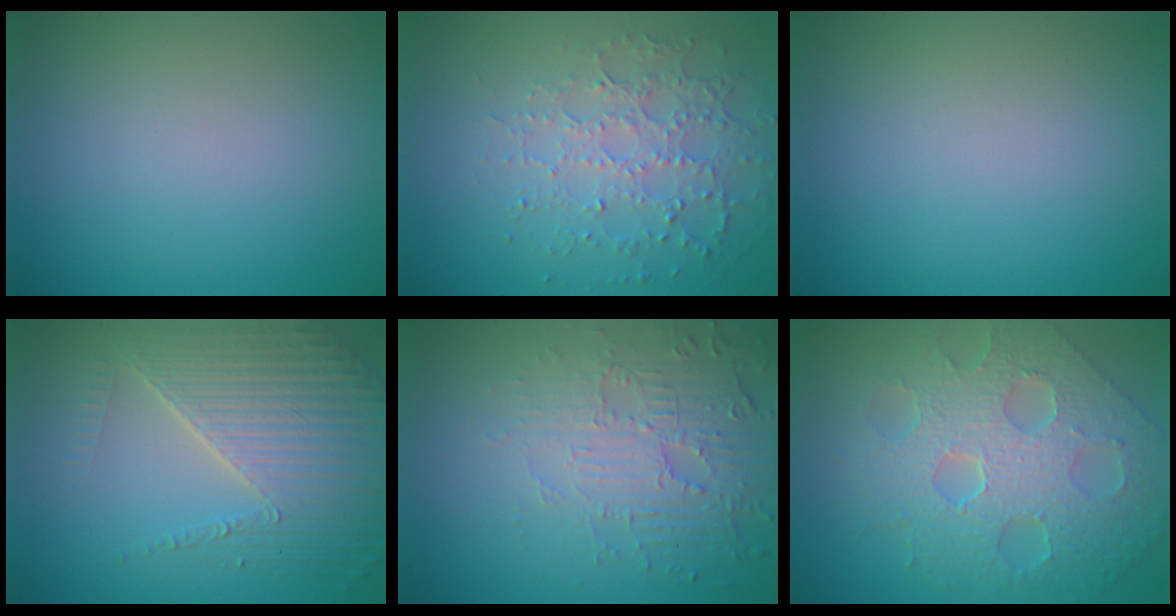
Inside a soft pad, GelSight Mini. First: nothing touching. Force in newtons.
{"total": 4.1, "press": 3.4, "slide": 2.3}
{"total": 0.0}
{"total": 6.3, "press": 4.8, "slide": 4.1}
{"total": 5.5, "press": 3.7, "slide": 4.1}
{"total": 9.0, "press": 6.5, "slide": 6.3}